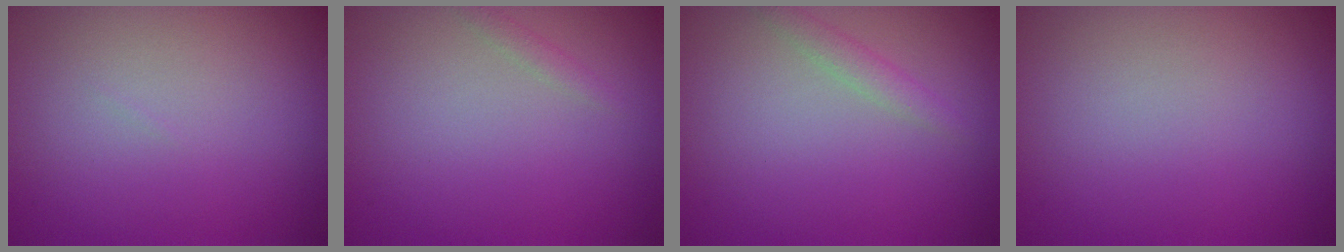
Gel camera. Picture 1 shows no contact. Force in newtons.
{"total": 0.7, "press": 0.7, "slide": 0.1}
{"total": 1.3, "press": 1.3, "slide": 0.1}
{"total": 0.0}